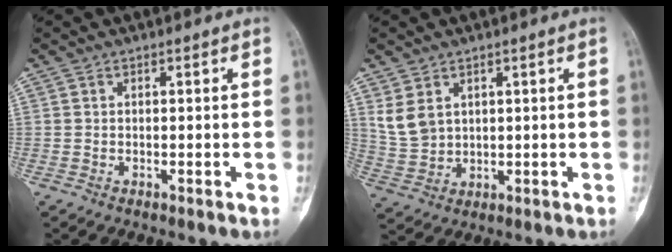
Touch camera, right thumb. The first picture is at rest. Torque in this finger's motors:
{"motor_torque": [0.00, 0.00, 0.10, -0.07, 0.01]}